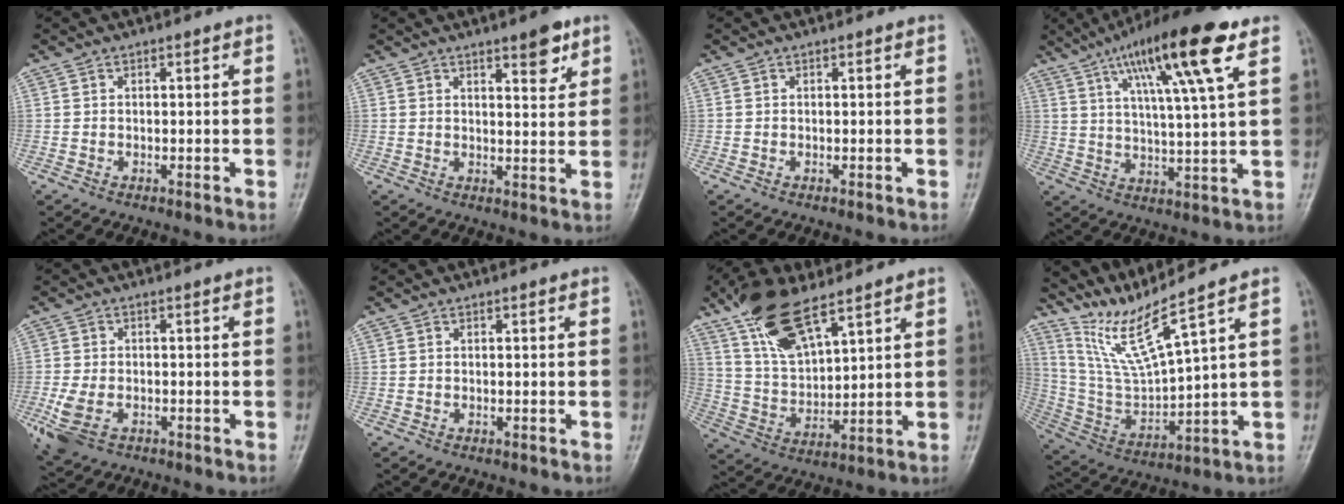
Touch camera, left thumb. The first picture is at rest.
{"total": 6.2, "force": [4.0, 2.0, 4.3], "torque": [-0.044, -0.026, 0.054]}
{"total": 0.0}
{"total": 17.5, "force": [8.9, 2.4, 14.9], "torque": [-0.244, -0.019, 0.146]}
{"total": 5.8, "force": [-2.1, 3.5, 4.1], "torque": [-0.101, 0.002, -0.033]}
{"total": 0.0}
{"total": 13.9, "force": [9.2, 5.0, 9.1], "torque": [-0.158, -0.034, 0.190]}
{"total": 11.7, "force": [9.2, -1.1, 7.1], "torque": [-0.138, -0.064, 0.198]}